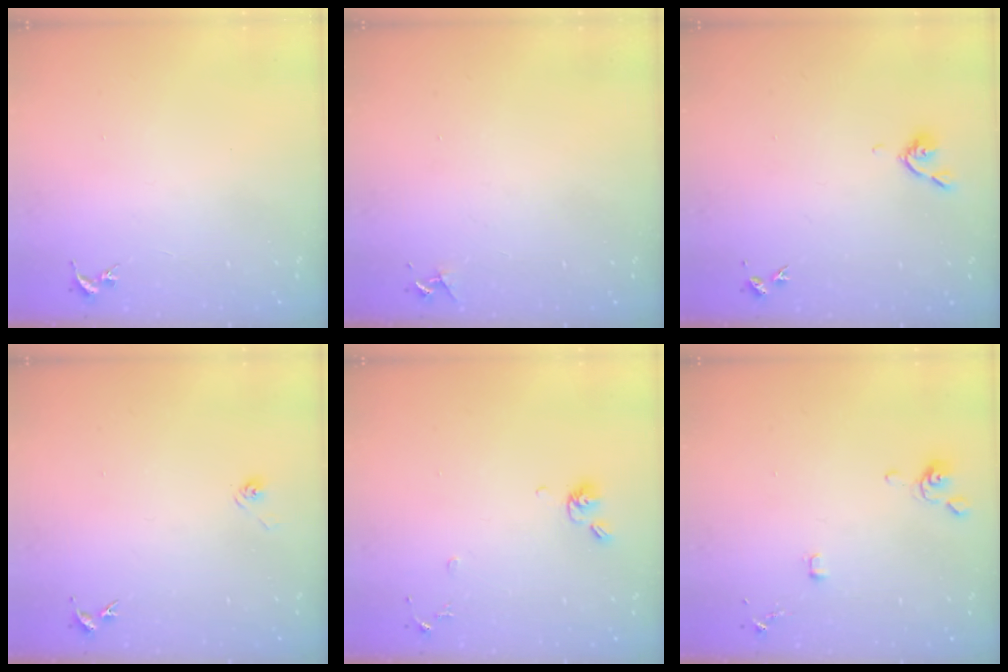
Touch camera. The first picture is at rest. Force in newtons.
{"total": 4.2, "press": 4.2, "slide": 0.5}
{"total": 5.3, "press": 5.2, "slide": 1.1}
{"total": 2.9, "press": 2.5, "slide": 1.5}
{"total": 7.9, "press": 7.6, "slide": 2.0}
{"total": 4.0, "press": 4.0, "slide": 0.8}